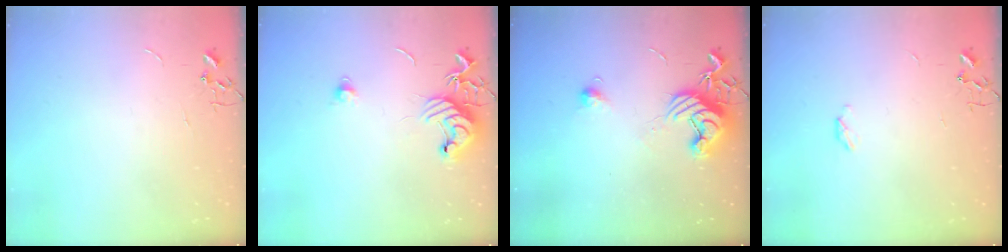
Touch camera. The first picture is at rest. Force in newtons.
{"total": 11.0, "press": 10.9, "slide": 0.9}
{"total": 11.2, "press": 11.1, "slide": 1.0}
{"total": 3.7, "press": 3.7, "slide": 0.5}